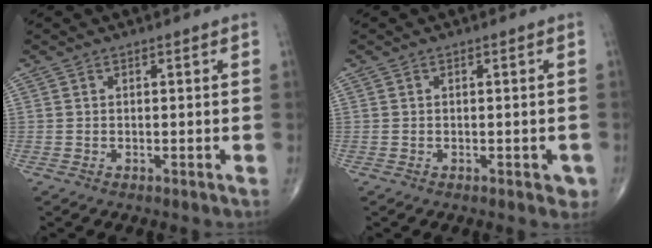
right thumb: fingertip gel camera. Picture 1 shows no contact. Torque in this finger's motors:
{"motor_torque": [0.88, 0.13, -0.14, -0.06, 0.03]}